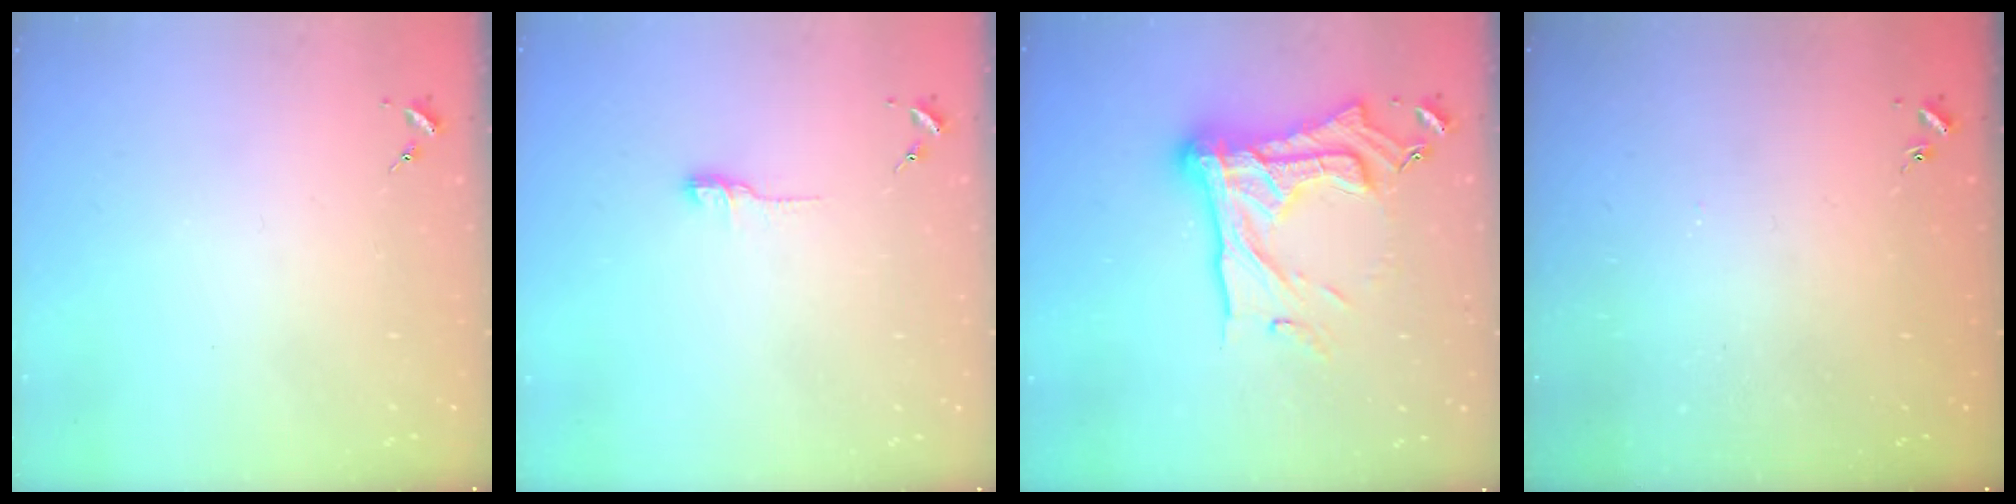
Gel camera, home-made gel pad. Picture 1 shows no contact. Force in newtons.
{"total": 5.0, "press": 5.0, "slide": 0.5}
{"total": 25.4, "press": 25.2, "slide": 2.5}
{"total": 0.9, "press": 0.8, "slide": 0.2}